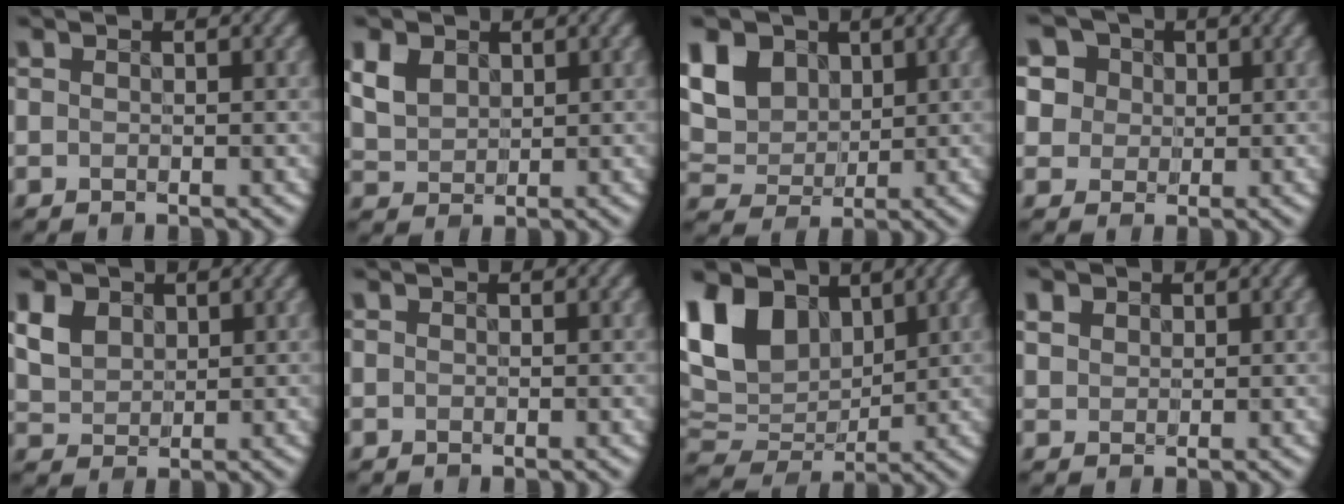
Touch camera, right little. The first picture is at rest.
{"total": 2.7, "force": [1.0, 2.1, 1.5], "torque": [-0.046, 0.000, 0.027]}
{"total": 6.5, "force": [2.8, 4.7, 3.5], "torque": [-0.107, 0.008, 0.054]}
{"total": 5.5, "force": [2.2, 4.6, 1.9], "torque": [-0.058, 0.008, 0.033]}
{"total": 3.6, "force": [1.3, 2.8, 1.9], "torque": [-0.064, 0.001, 0.030]}
{"total": 0.0}
{"total": 9.0, "force": [3.4, 6.0, 5.7], "torque": [-0.148, 0.005, 0.063]}
{"total": 0.9, "force": [0.4, 0.8, -0.1], "torque": [-0.007, -0.002, 0.014]}